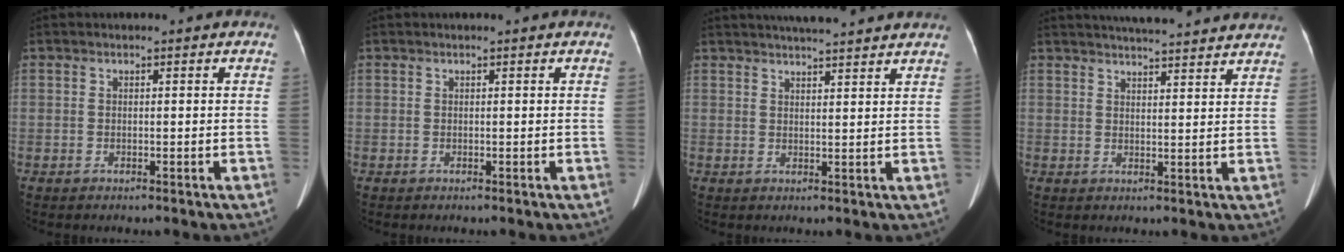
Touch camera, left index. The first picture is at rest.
{"total": 0.0}
{"total": 9.9, "force": [8.9, 0.5, 4.2], "torque": [-0.065, 0.025, 0.113]}
{"total": 14.3, "force": [13.2, 1.2, 5.3], "torque": [-0.080, 0.025, 0.167]}